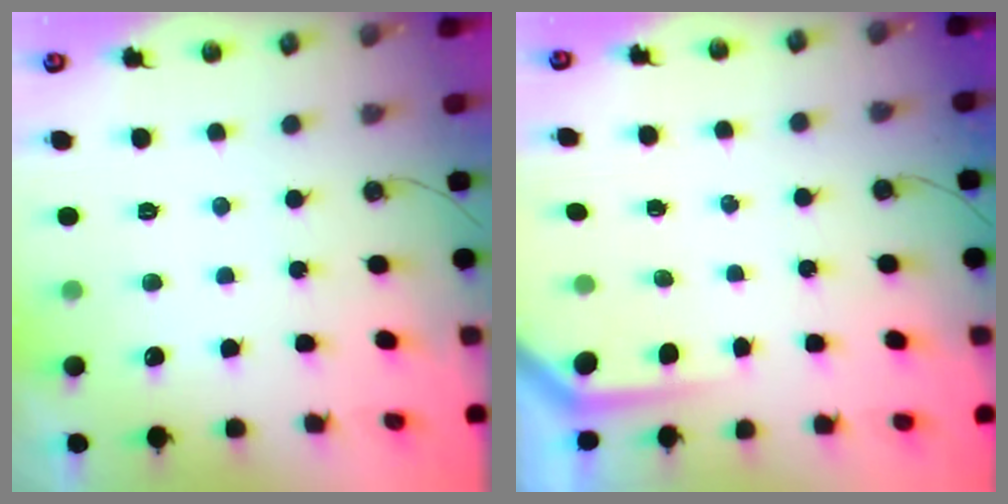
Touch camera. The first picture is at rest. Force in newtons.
{"total": 2.7, "press": 2.7, "slide": 0.4}